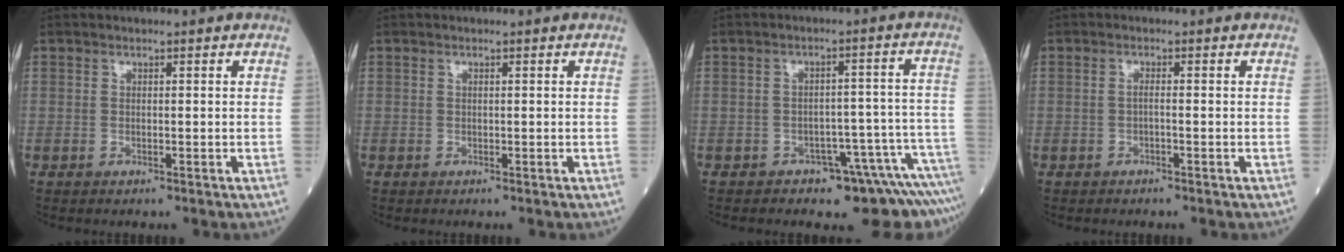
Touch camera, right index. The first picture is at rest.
{"total": 0.0}
{"total": 8.3, "force": [-7.7, 2.0, 2.3], "torque": [0.004, 0.051, -0.097]}
{"total": 0.9, "force": [-0.4, 0.0, 0.8], "torque": [-0.014, 0.002, -0.007]}